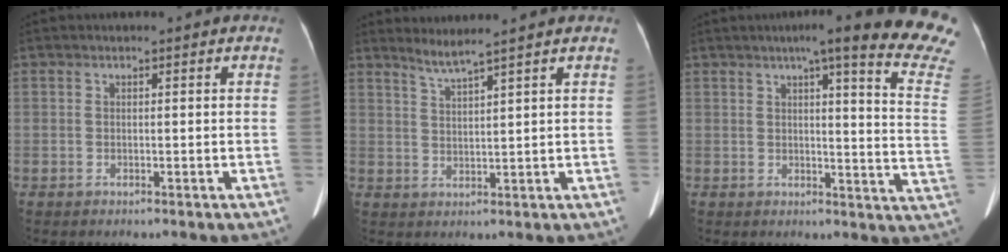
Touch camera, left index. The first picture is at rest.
{"total": 3.3, "force": [2.7, -1.3, 1.2], "torque": [-0.031, -0.009, 0.061]}
{"total": 19.8, "force": [15.6, -0.1, 12.2], "torque": [-0.141, -0.052, 0.164]}